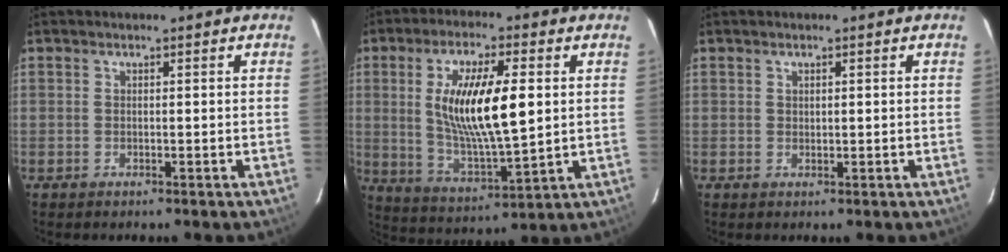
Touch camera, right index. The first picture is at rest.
{"total": 15.8, "force": [2.4, 4.7, 14.9], "torque": [-0.272, -0.006, 0.052]}
{"total": 0.7, "force": [0.4, 0.5, 0.3], "torque": [-0.005, 0.002, 0.009]}